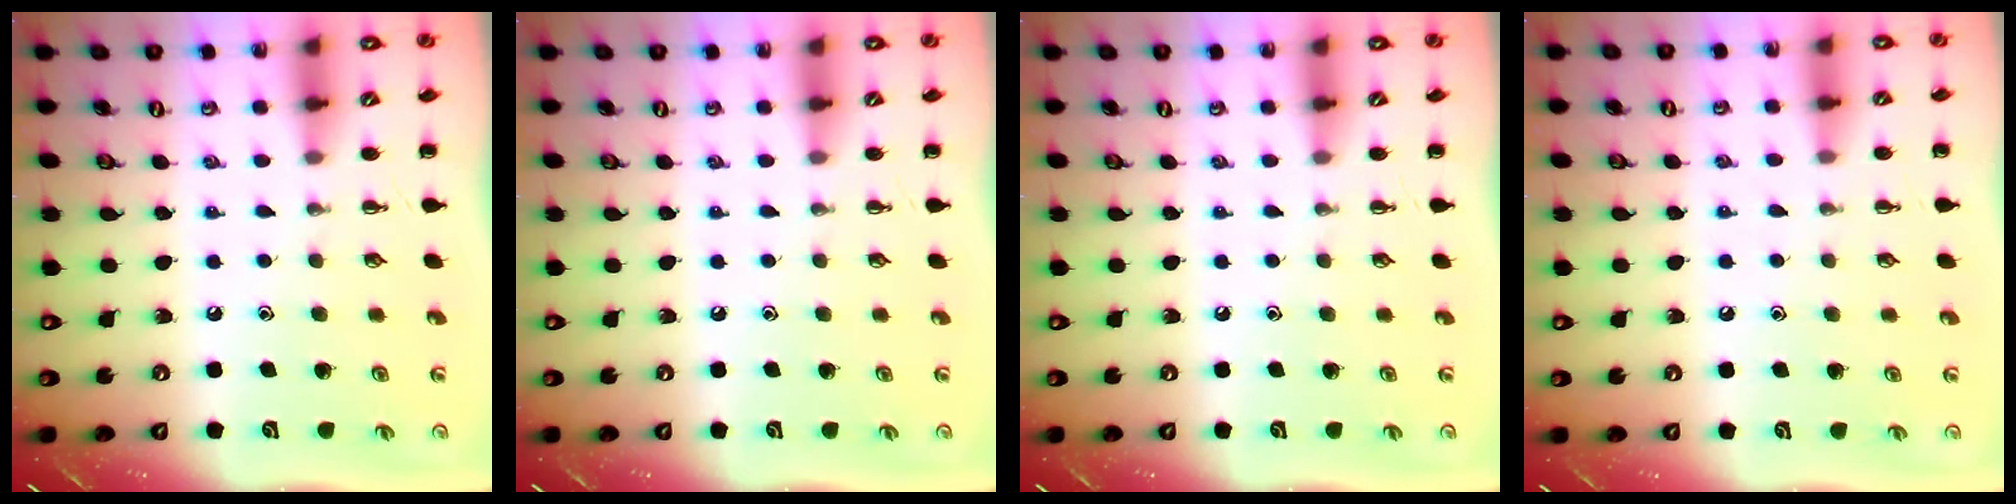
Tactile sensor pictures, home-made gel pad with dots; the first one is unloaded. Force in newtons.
{"total": 0.0}
{"total": 0.0}
{"total": 3.5, "press": 3.3, "slide": 1.2}